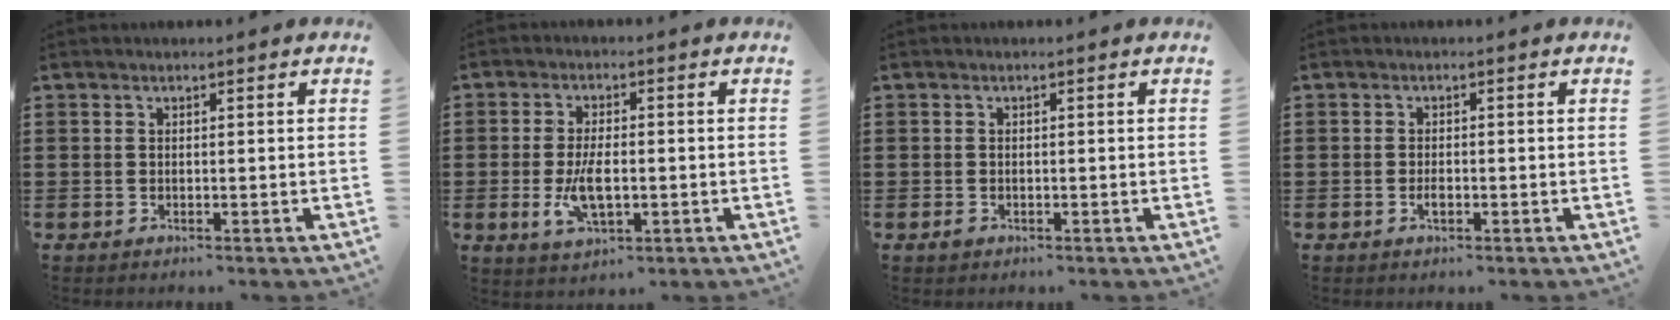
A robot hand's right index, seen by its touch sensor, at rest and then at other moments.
{"total": 5.9, "force": [-1.1, 2.6, 5.2], "torque": [-0.118, -0.006, -0.024]}
{"total": 0.9, "force": [-0.5, 0.6, 0.4], "torque": [-0.010, 0.000, -0.009]}
{"total": 1.6, "force": [-0.6, 0.7, 1.3], "torque": [-0.026, -0.002, -0.010]}